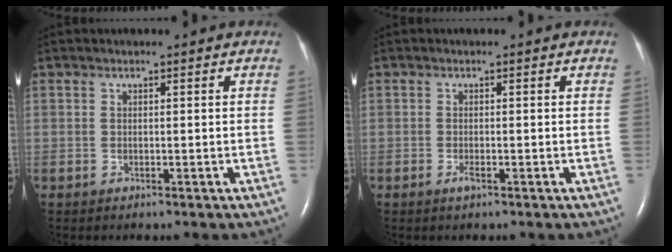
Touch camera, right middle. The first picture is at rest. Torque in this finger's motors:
{"motor_torque": [0.26, -0.16, 0.01, 0.02]}